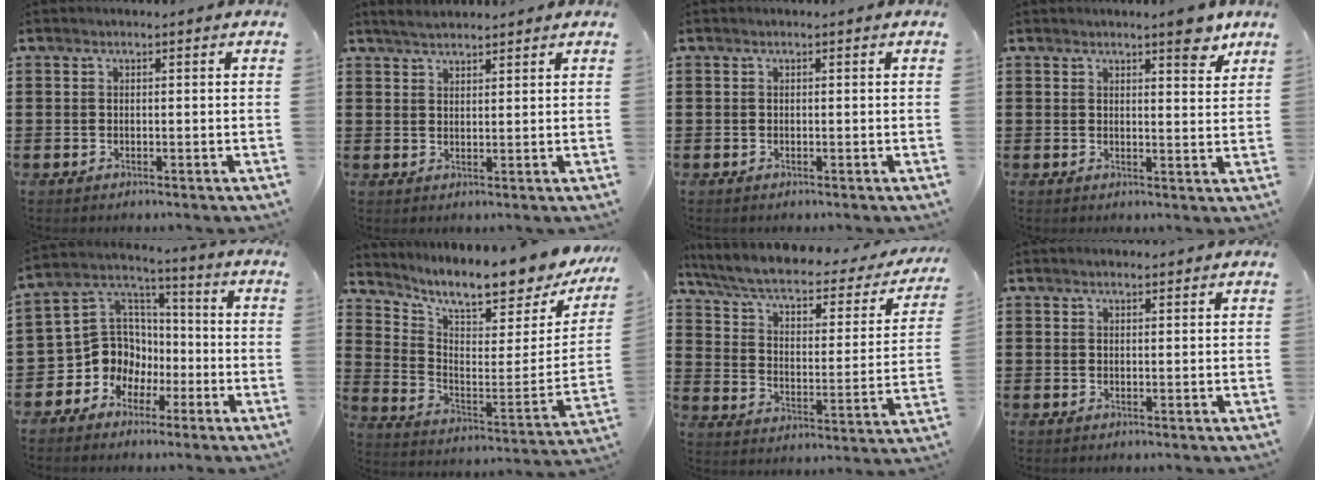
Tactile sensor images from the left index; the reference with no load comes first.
{"total": 2.4, "force": [2.2, 0.4, 0.7], "torque": [-0.020, 0.005, 0.043]}
{"total": 0.0}
{"total": 5.0, "force": [3.9, 1.0, 3.0], "torque": [-0.035, -0.016, 0.062]}
{"total": 9.9, "force": [-3.0, 9.0, 2.6], "torque": [-0.099, 0.002, -0.055]}
{"total": 9.1, "force": [7.7, 0.5, 4.8], "torque": [-0.103, -0.073, 0.121]}
{"total": 6.1, "force": [4.5, 1.4, 3.8], "torque": [-0.094, -0.032, 0.073]}
{"total": 0.9, "force": [0.8, 0.2, 0.4], "torque": [-0.007, 0.002, 0.016]}